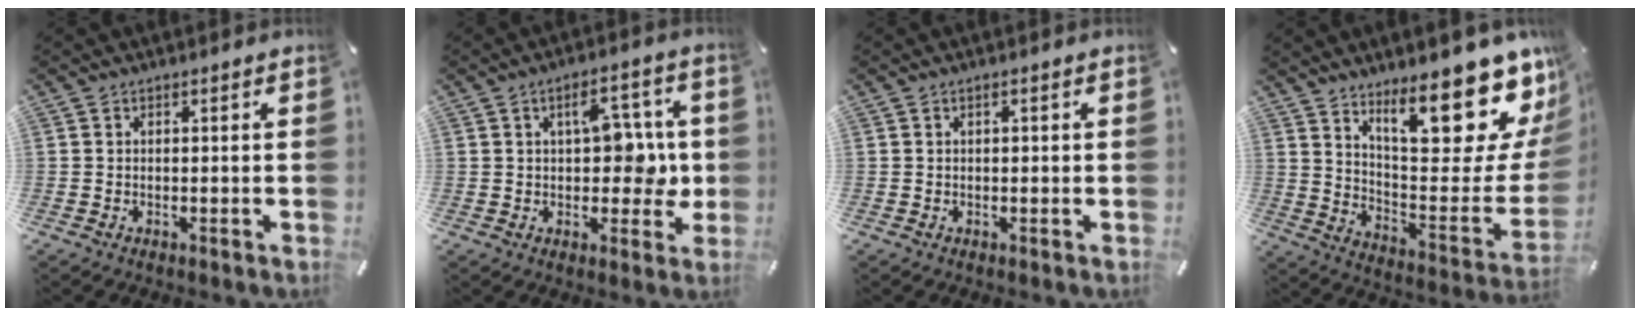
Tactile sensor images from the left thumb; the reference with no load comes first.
{"total": 10.3, "force": [1.2, 6.4, 8.0], "torque": [-0.098, -0.001, 0.016]}
{"total": 0.8, "force": [0.1, 0.4, 0.6], "torque": [-0.012, 0.003, 0.000]}
{"total": 23.9, "force": [16.3, 7.7, 15.6], "torque": [-0.183, -0.133, 0.266]}